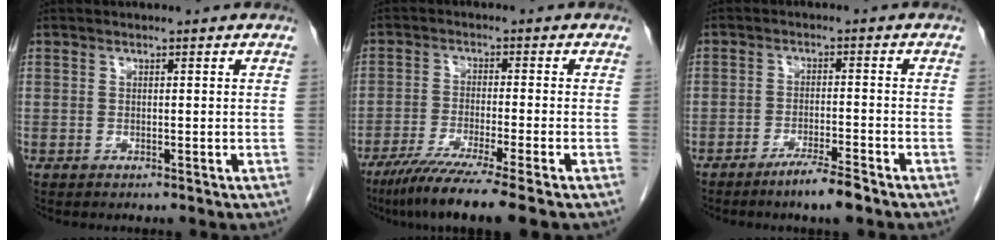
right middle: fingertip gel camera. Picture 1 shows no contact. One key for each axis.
{"total": 9.9, "fx": -7.4, "fy": -1.3, "fz": 6.4, "tx": -0.097, "ty": -0.031, "tz": -0.118}
{"total": 4.8, "fx": -3.6, "fy": 0.0, "fz": 3.2, "tx": -0.056, "ty": -0.008, "tz": -0.064}